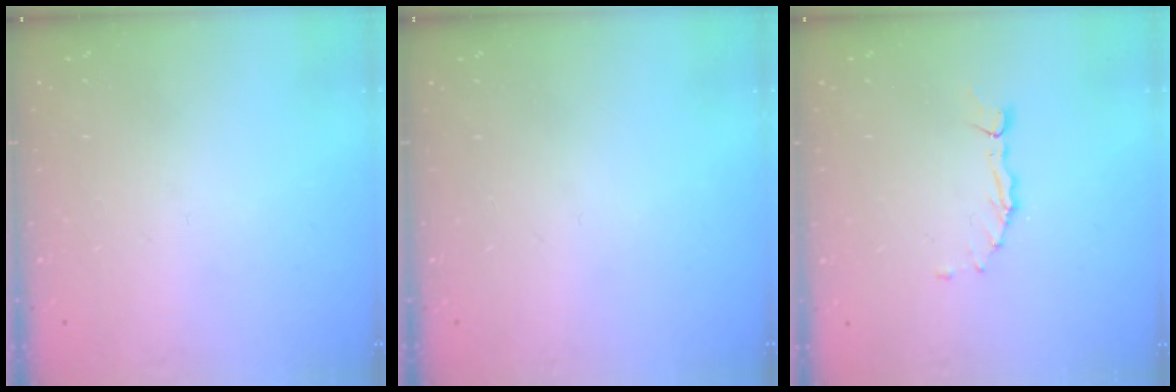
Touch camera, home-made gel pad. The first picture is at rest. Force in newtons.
{"total": 0.0}
{"total": 1.6, "press": 1.5, "slide": 0.3}